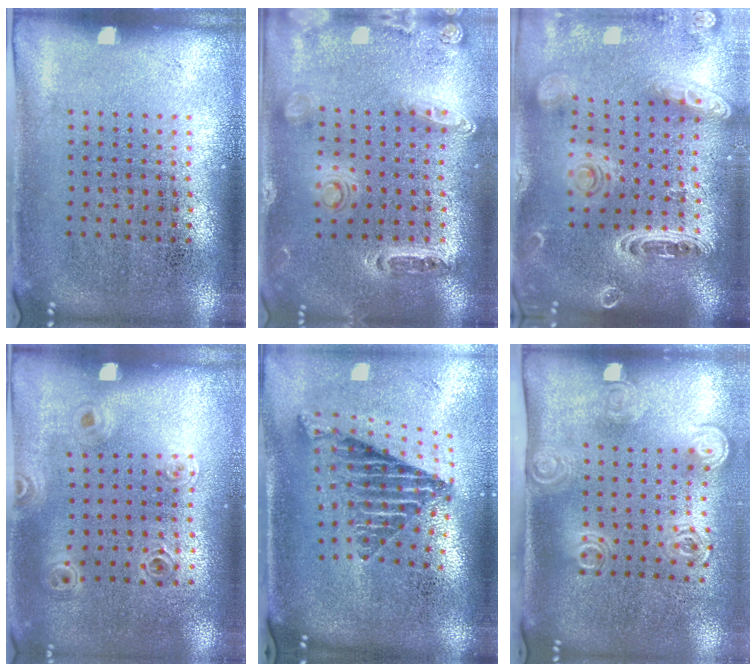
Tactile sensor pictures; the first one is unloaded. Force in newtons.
{"total": 1.5, "press": 1.4, "slide": 0.2}
{"total": 2.5, "press": 2.3, "slide": 1.2}
{"total": 1.0, "press": 0.9, "slide": 0.2}
{"total": 2.6, "press": 1.7, "slide": 1.9}
{"total": 2.0, "press": 1.4, "slide": 1.4}